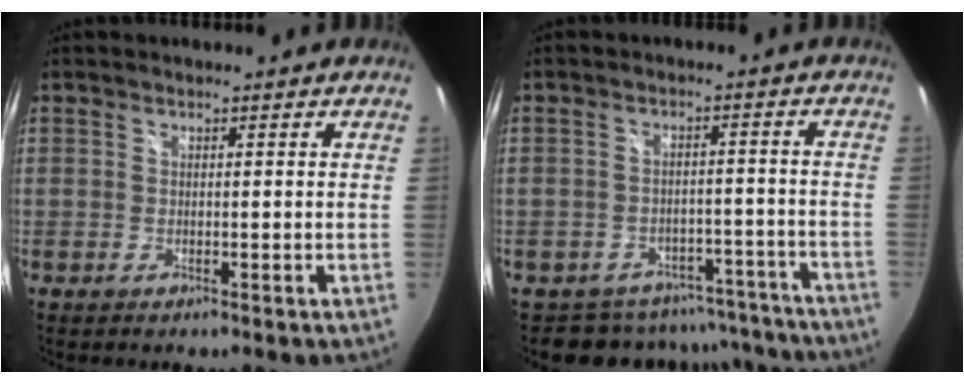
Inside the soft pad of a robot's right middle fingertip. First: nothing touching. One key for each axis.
{"total": 11.8, "fx": -10.4, "fy": 5.6, "fz": 1.2, "tx": -0.018, "ty": 0.034, "tz": -0.122}